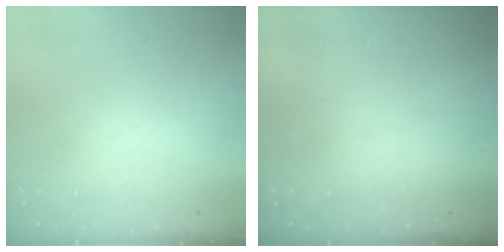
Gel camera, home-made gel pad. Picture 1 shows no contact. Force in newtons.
{"total": 0.0}